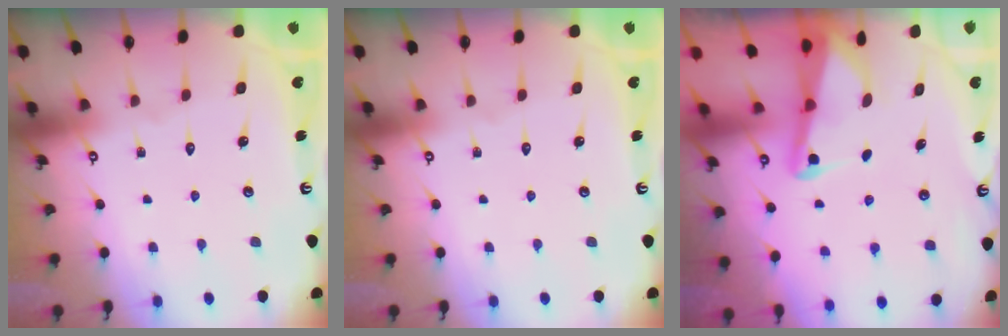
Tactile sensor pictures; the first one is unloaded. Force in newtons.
{"total": 0.0}
{"total": 2.3, "press": 2.2, "slide": 0.2}